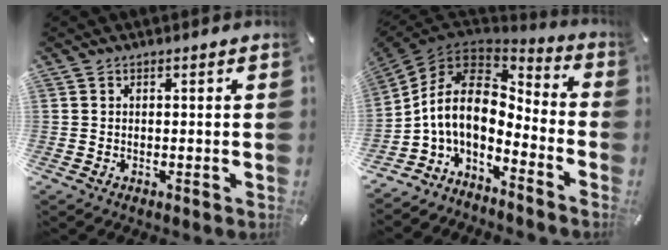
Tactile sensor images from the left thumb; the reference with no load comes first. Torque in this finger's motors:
{"motor_torque": [-0.48, 2.25, 1.41, 1.35, 0.22]}